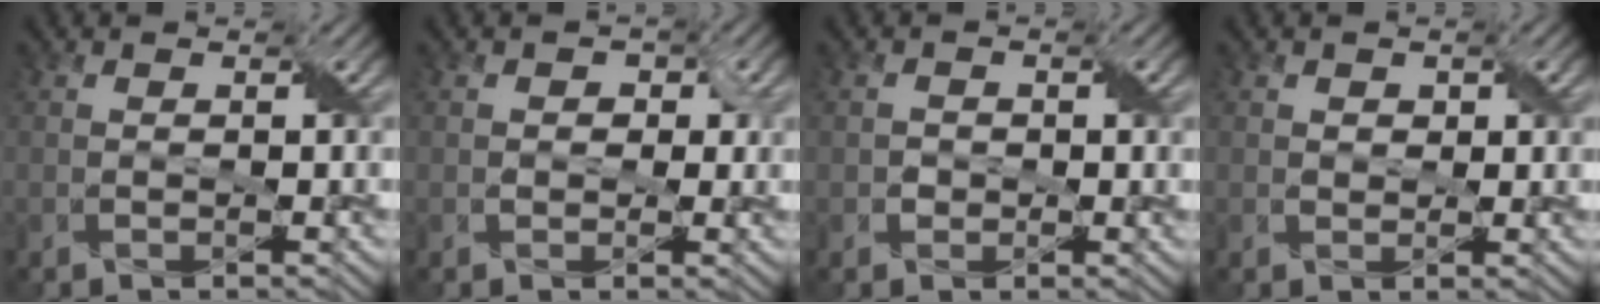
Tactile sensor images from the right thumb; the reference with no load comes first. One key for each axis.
{"total": 2.2, "fx": 0.3, "fy": 1.8, "fz": 1.1, "tx": -0.018, "ty": 0.000, "tz": -0.001}
{"total": 1.4, "fx": -0.2, "fy": 1.3, "fz": 0.5, "tx": -0.011, "ty": -0.002, "tz": -0.005}
{"total": 1.5, "fx": 0.7, "fy": 1.2, "fz": 0.6, "tx": -0.016, "ty": -0.001, "tz": 0.011}